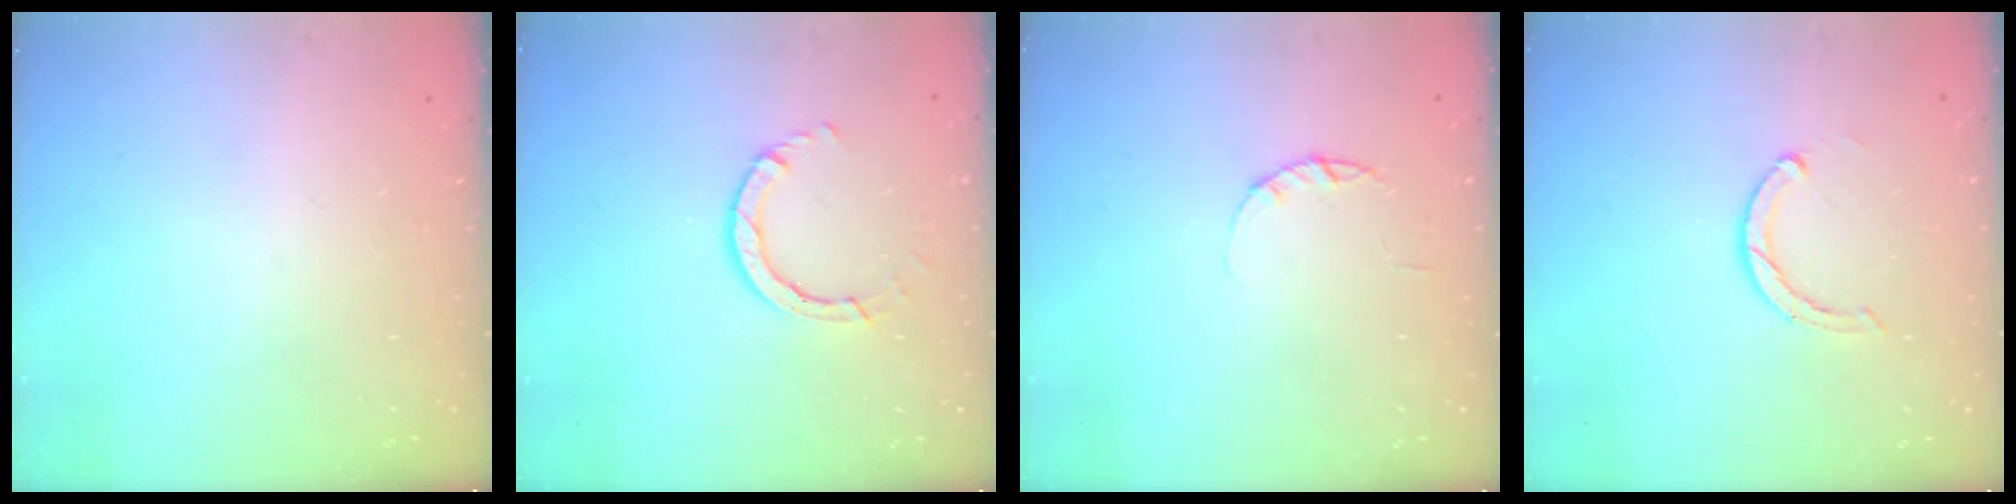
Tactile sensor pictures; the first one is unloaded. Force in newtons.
{"total": 4.0, "press": 4.0, "slide": 0.4}
{"total": 2.2, "press": 2.2, "slide": 0.4}
{"total": 4.1, "press": 4.1, "slide": 0.4}